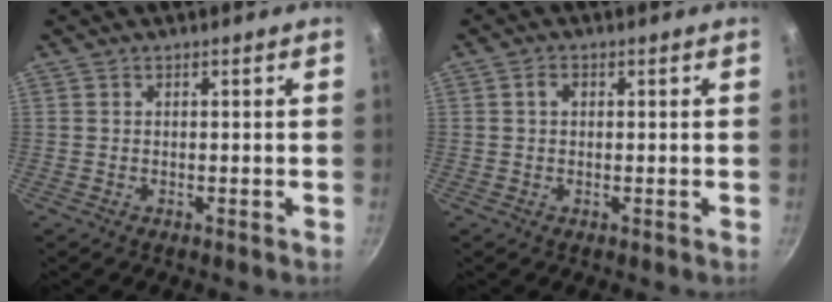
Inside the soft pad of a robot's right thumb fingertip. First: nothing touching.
{"total": 1.7, "force": [0.3, 1.2, 1.2], "torque": [-0.017, 0.005, 0.004]}